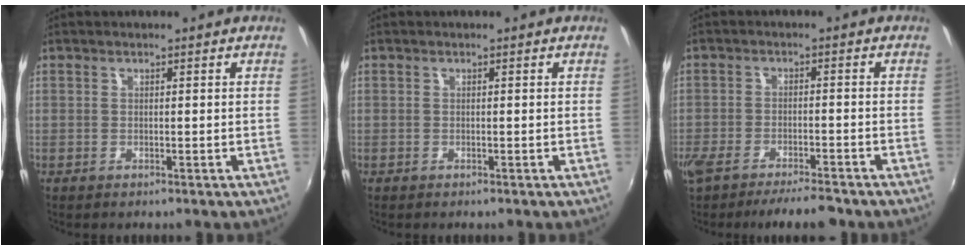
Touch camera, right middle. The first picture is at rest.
{"total": 0.0}
{"total": 9.8, "force": [-8.2, 2.1, 4.8], "torque": [-0.115, -0.022, -0.136]}